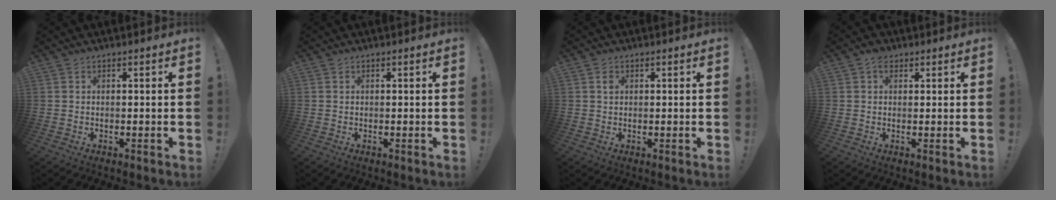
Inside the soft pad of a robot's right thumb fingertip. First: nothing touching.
{"total": 0.0}
{"total": 1.2, "force": [0.3, 0.9, 0.7], "torque": [-0.008, 0.000, 0.005]}
{"total": 2.8, "force": [1.4, 1.9, 1.5], "torque": [-0.014, -0.004, 0.023]}